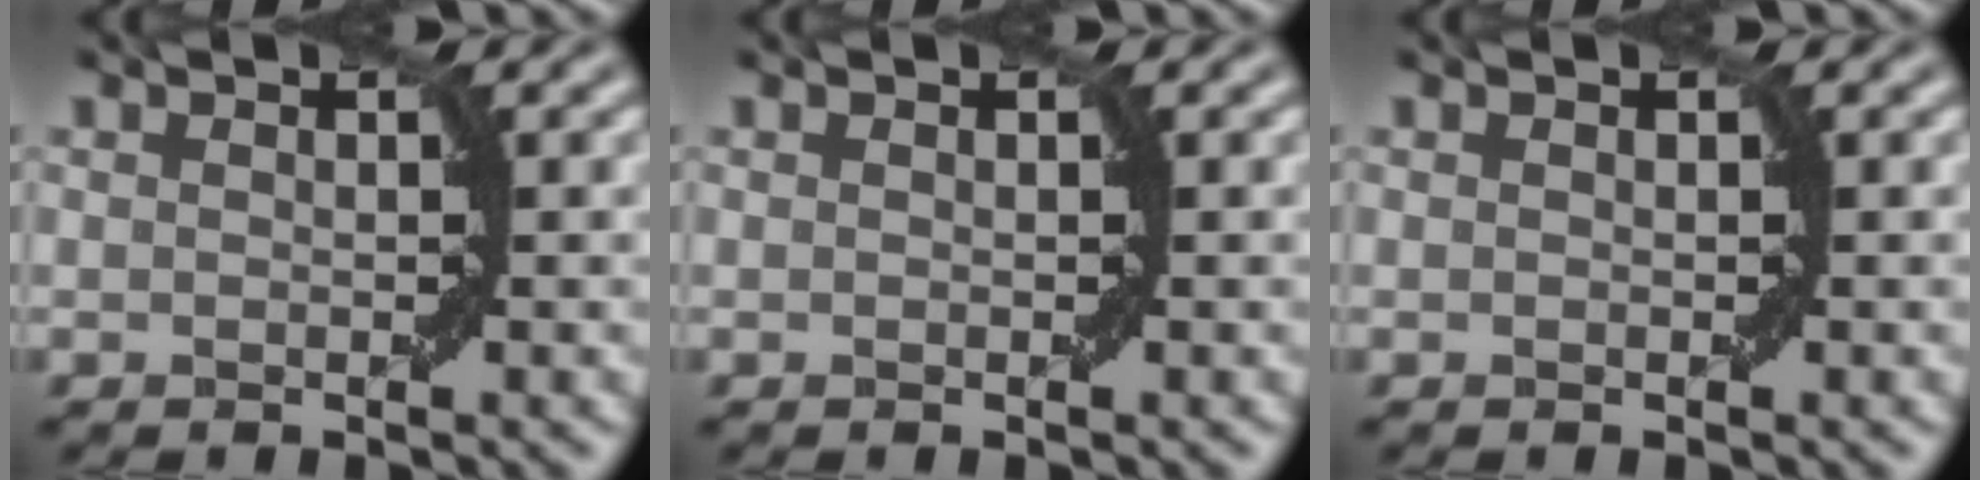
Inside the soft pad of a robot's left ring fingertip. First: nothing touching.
{"total": 0.0}
{"total": 0.0}